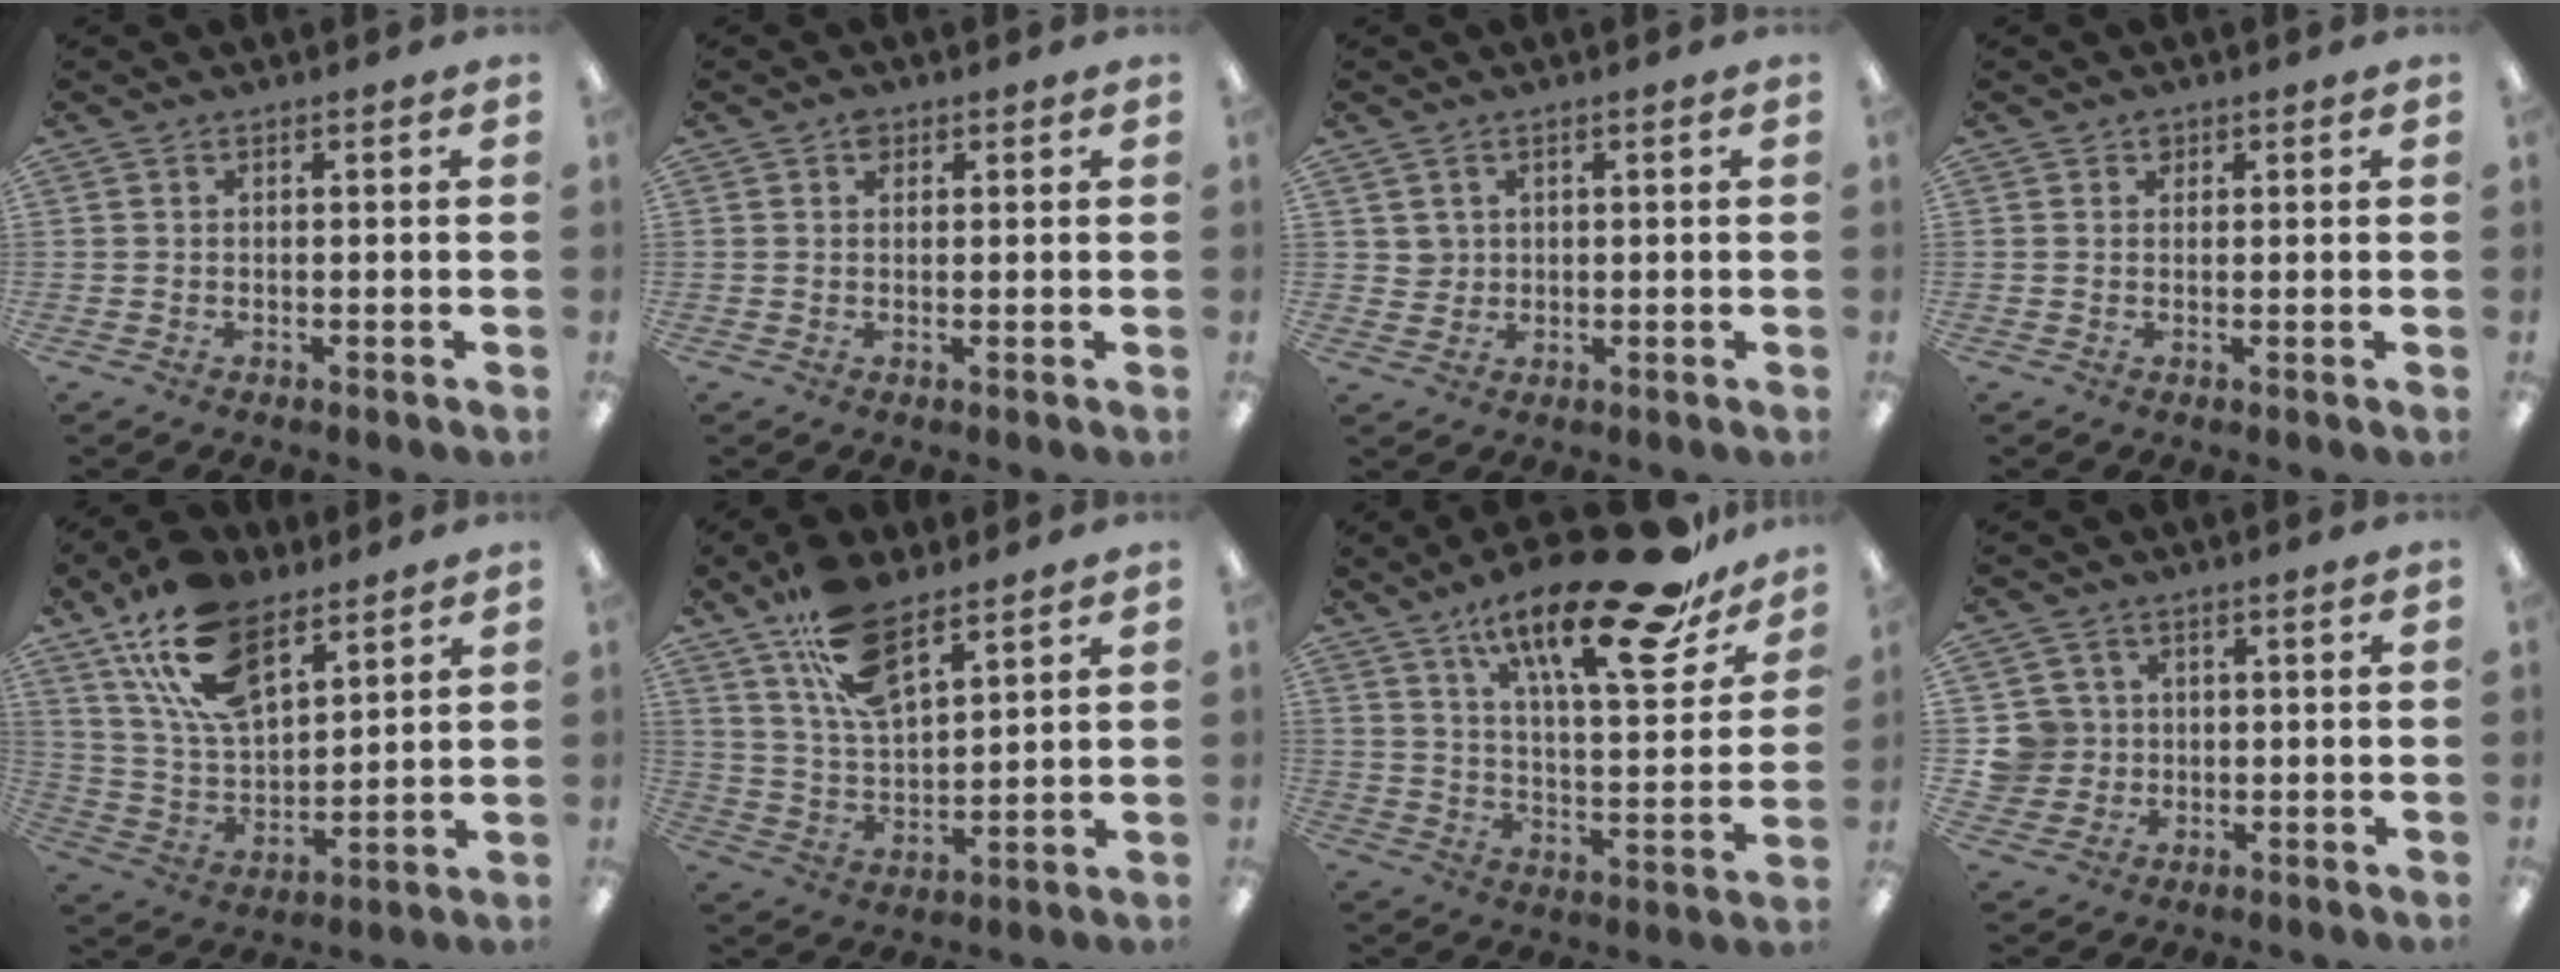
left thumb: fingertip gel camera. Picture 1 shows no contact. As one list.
[{"total": 2.0, "force": [1.1, 1.4, 1.0], "torque": [-0.006, -0.004, 0.015]}, {"total": 2.5, "force": [1.2, 2.2, 0.0], "torque": [0.000, -0.001, 0.022]}, {"total": 1.3, "force": [0.8, 1.0, 0.4], "torque": [0.007, -0.007, 0.011]}, {"total": 18.9, "force": [11.0, 10.0, 11.7], "torque": [-0.237, -0.041, 0.200]}, {"total": 14.7, "force": [9.6, 6.6, 9.0], "torque": [-0.169, -0.037, 0.177]}, {"total": 25.5, "force": [17.7, 6.7, 17.1], "torque": [-0.263, -0.111, 0.281]}, {"total": 6.2, "force": [0.8, 6.1, 0.7], "torque": [-0.034, 0.008, 0.018]}]